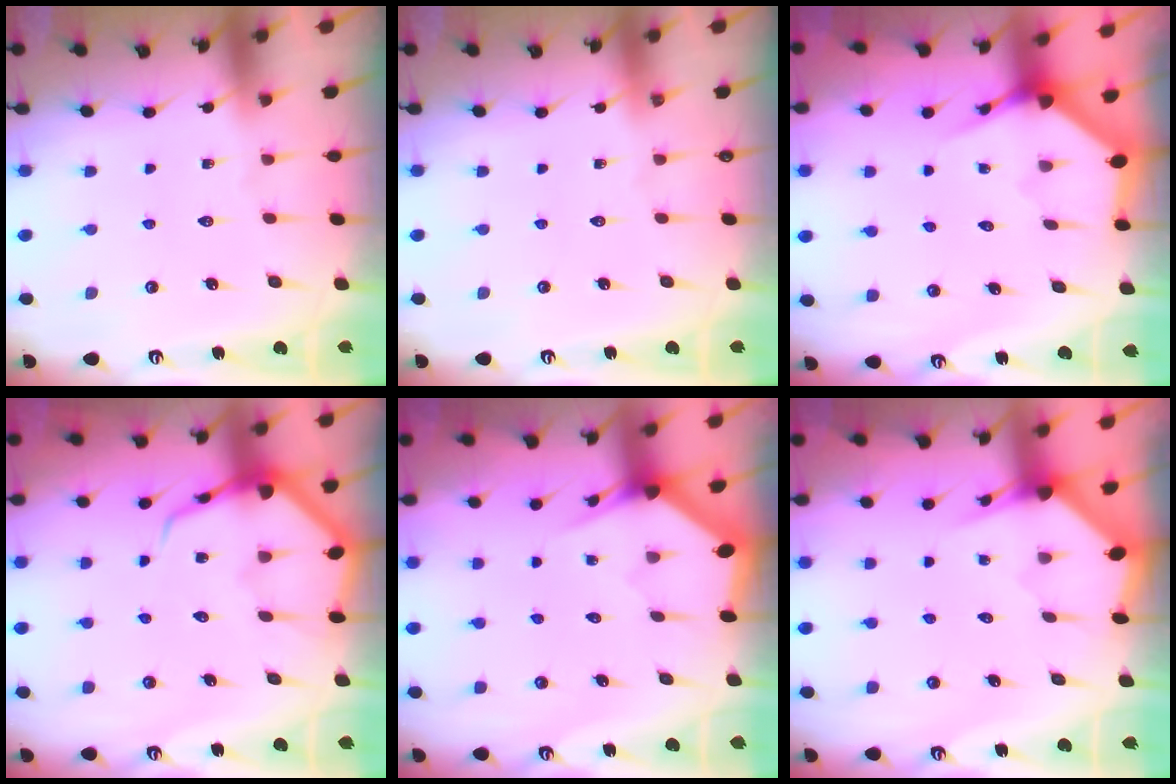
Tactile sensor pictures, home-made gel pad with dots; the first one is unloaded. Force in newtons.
{"total": 0.0}
{"total": 3.6, "press": 3.6, "slide": 0.1}
{"total": 7.3, "press": 7.2, "slide": 0.8}
{"total": 2.9, "press": 2.9, "slide": 0.0}
{"total": 3.0, "press": 3.0, "slide": 0.2}